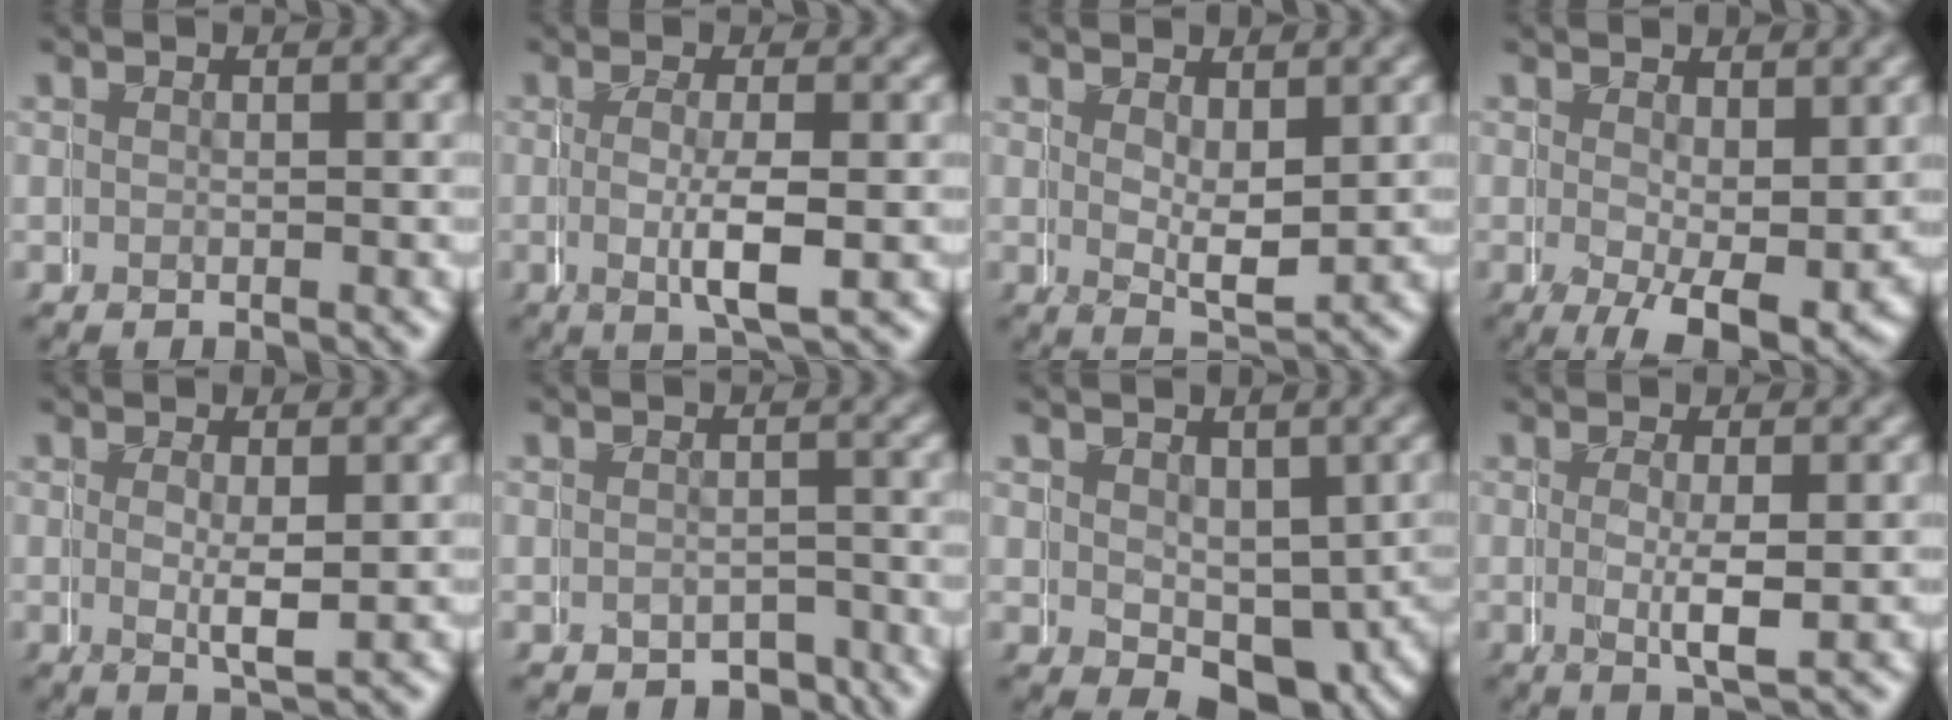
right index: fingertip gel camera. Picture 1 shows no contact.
{"total": 2.1, "force": [0.4, 0.1, 2.1], "torque": [-0.044, -0.003, 0.006]}
{"total": 2.8, "force": [1.6, 0.9, 2.0], "torque": [-0.031, -0.003, 0.029]}
{"total": 5.1, "force": [-0.9, 1.9, 4.6], "torque": [-0.066, -0.022, -0.004]}
{"total": 1.6, "force": [1.1, -0.1, 1.1], "torque": [-0.012, -0.002, 0.021]}
{"total": 2.1, "force": [-1.5, 1.4, -0.6], "torque": [0.012, 0.001, -0.029]}
{"total": 4.0, "force": [0.5, 2.8, 2.8], "torque": [-0.031, -0.022, 0.021]}
{"total": 1.8, "force": [0.9, -0.1, 1.5], "torque": [-0.021, -0.002, 0.016]}